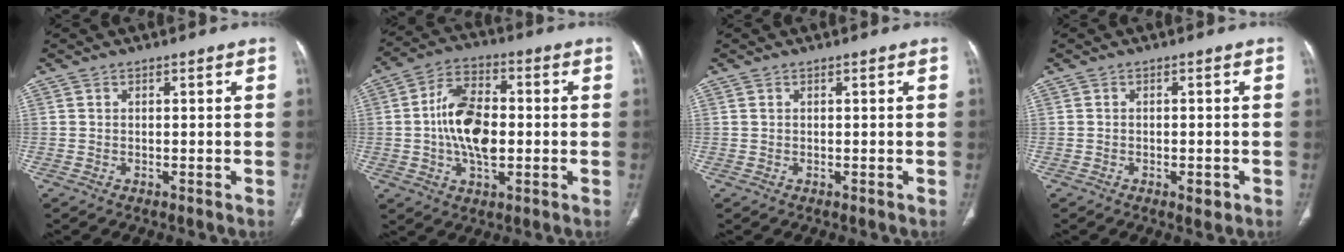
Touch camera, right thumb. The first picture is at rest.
{"total": 12.9, "force": [-0.5, 7.4, 10.6], "torque": [-0.184, 0.015, -0.011]}
{"total": 0.0}
{"total": 2.2, "force": [-1.0, 1.0, 1.7], "torque": [-0.023, 0.004, -0.011]}